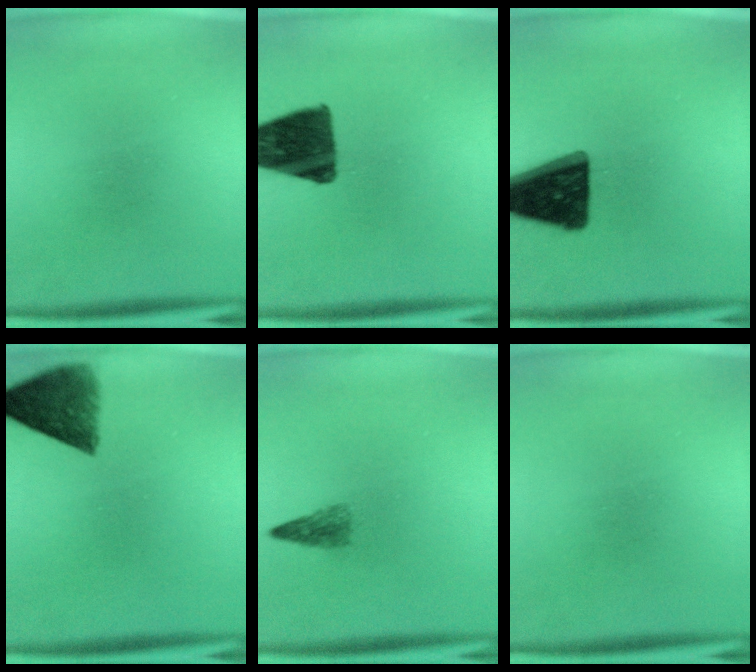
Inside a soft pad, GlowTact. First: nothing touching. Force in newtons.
{"total": 12.7}
{"total": 16.6}
{"total": 8.5}
{"total": 2.2}
{"total": 0.0}